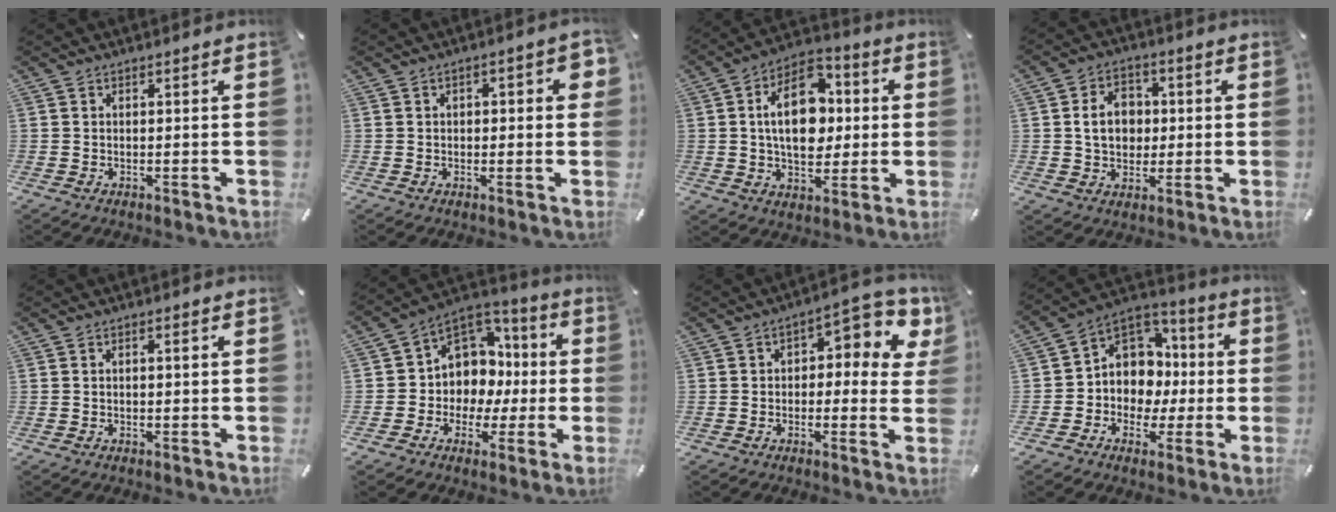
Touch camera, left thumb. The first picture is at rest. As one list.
[{"total": 3.6, "force": [-0.1, 2.0, 3.0], "torque": [-0.038, 0.006, -0.007]}, {"total": 16.3, "force": [1.8, 11.1, 11.8], "torque": [-0.212, 0.007, 0.030]}, {"total": 8.7, "force": [0.7, 7.2, 4.7], "torque": [-0.077, 0.006, 0.010]}, {"total": 0.9, "force": [0.0, 0.4, 0.8], "torque": [-0.016, 0.003, -0.001]}, {"total": 10.0, "force": [0.7, 9.8, 1.9], "torque": [-0.041, -0.023, 0.025]}, {"total": 7.7, "force": [2.5, 4.6, 5.6], "torque": [-0.064, -0.024, 0.035]}, {"total": 10.1, "force": [-0.2, 9.8, 2.2], "torque": [-0.047, -0.008, 0.010]}]